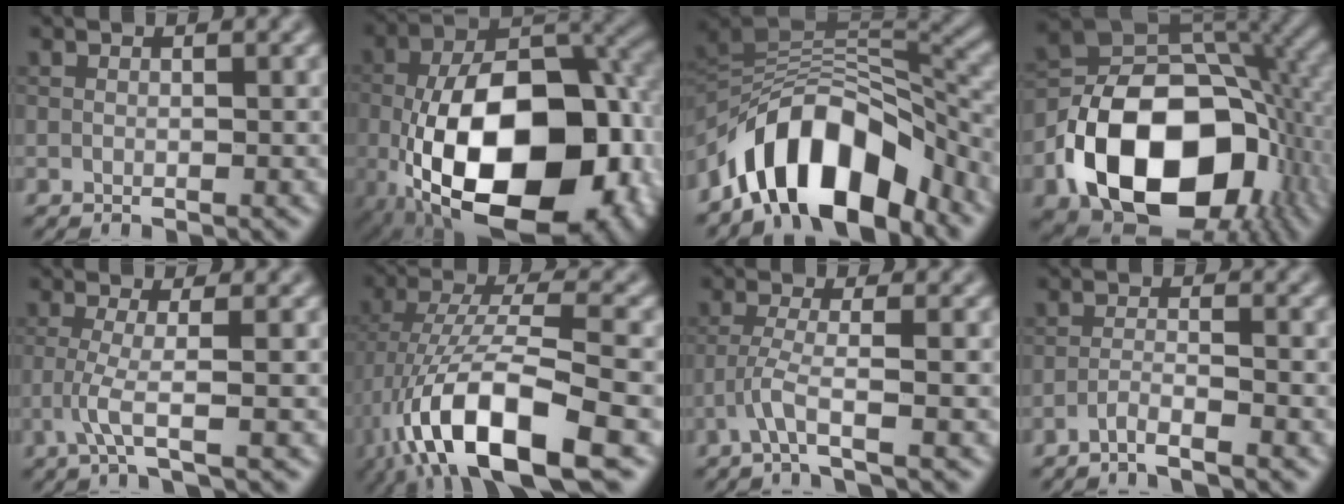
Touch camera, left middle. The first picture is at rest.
{"total": 18.2, "force": [-5.1, 10.2, 14.1], "torque": [-0.225, -0.015, -0.075]}
{"total": 11.0, "force": [-6.9, 4.8, 7.1], "torque": [-0.097, 0.014, -0.126]}
{"total": 16.3, "force": [-5.3, 11.0, 10.8], "torque": [-0.178, -0.026, -0.093]}
{"total": 2.7, "force": [-0.9, 0.3, 2.5], "torque": [-0.055, -0.003, -0.027]}
{"total": 11.4, "force": [-5.2, 3.7, 9.5], "torque": [-0.184, 0.003, -0.096]}
{"total": 2.6, "force": [-1.4, 0.1, 2.2], "torque": [-0.044, 0.002, -0.041]}
{"total": 1.8, "force": [-1.4, 0.1, 1.1], "torque": [-0.015, 0.003, -0.037]}